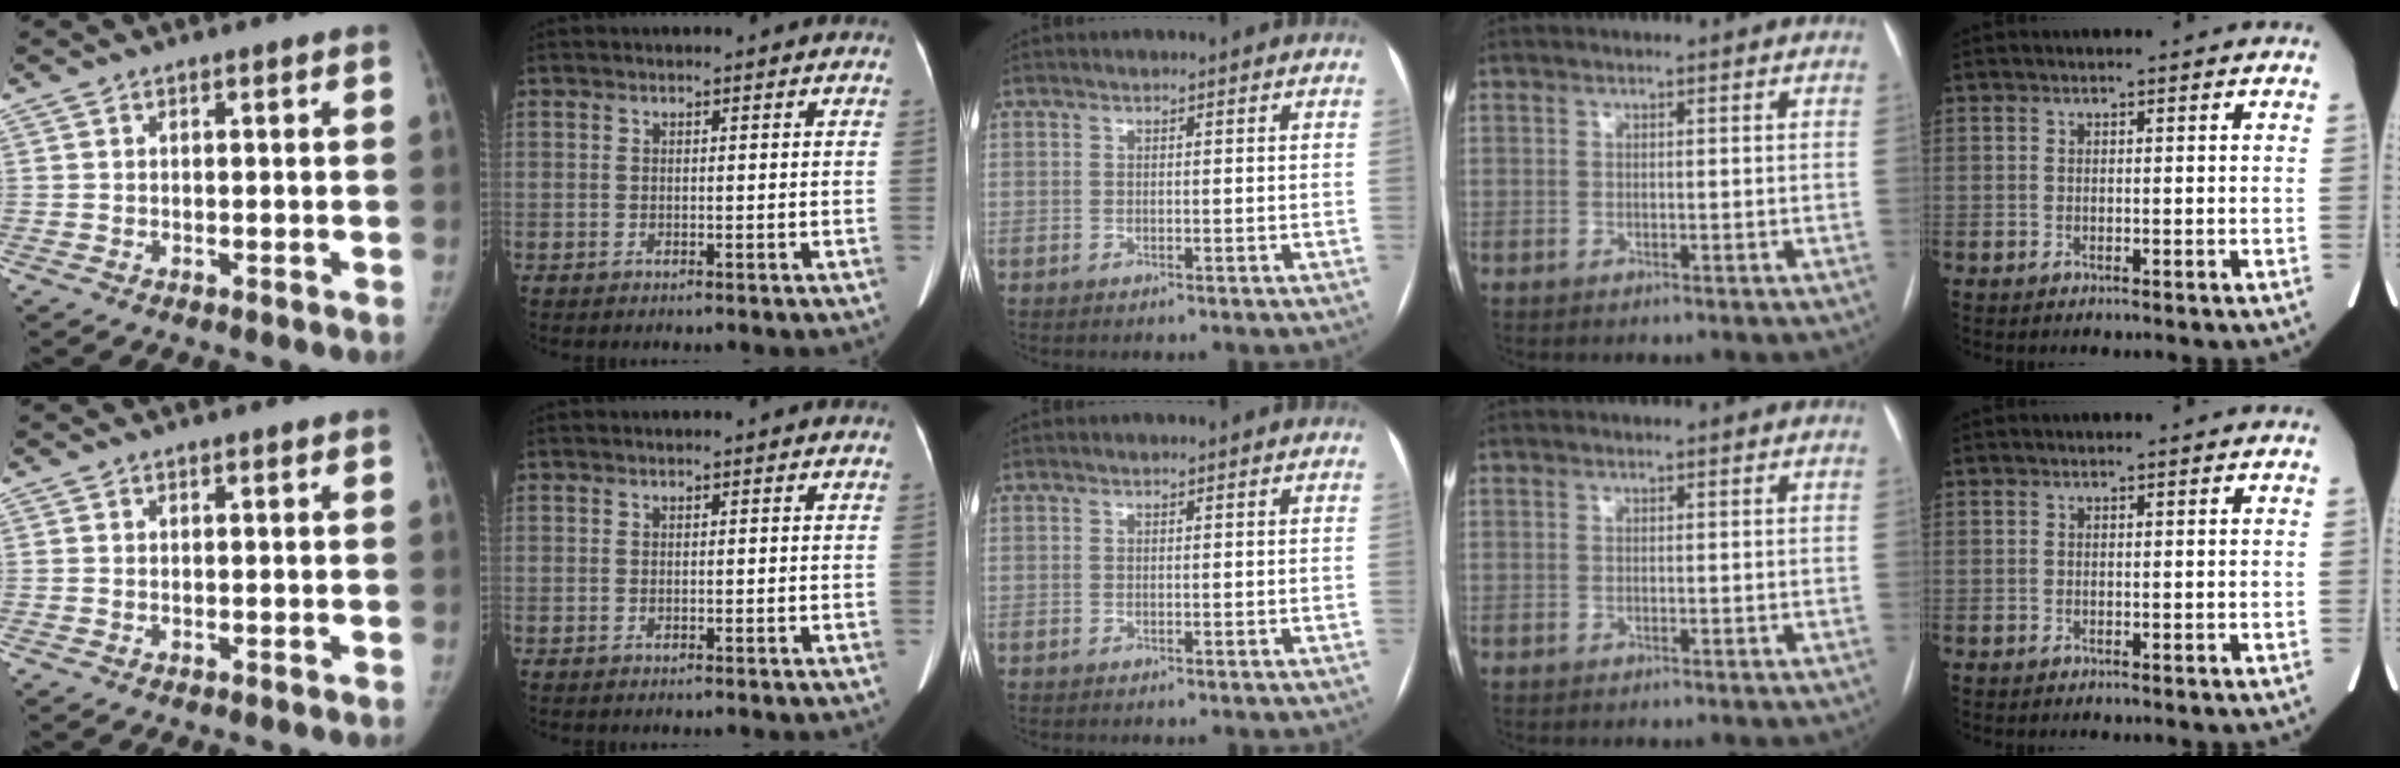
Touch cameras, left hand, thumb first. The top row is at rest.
{}